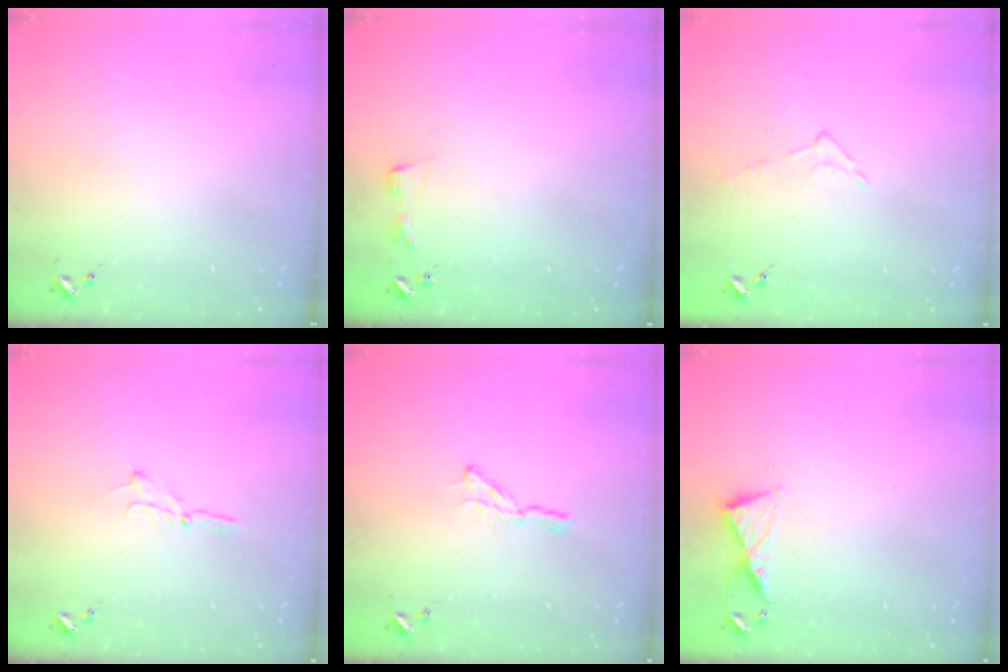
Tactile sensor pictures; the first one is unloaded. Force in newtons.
{"total": 2.9, "press": 2.9, "slide": 0.3}
{"total": 4.7, "press": 4.7, "slide": 0.5}
{"total": 2.3, "press": 2.3, "slide": 0.2}
{"total": 5.3, "press": 5.3, "slide": 0.5}
{"total": 6.0, "press": 6.0, "slide": 0.6}